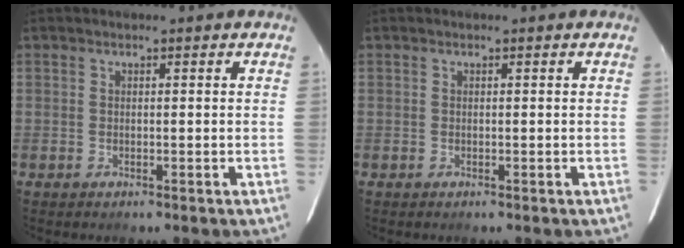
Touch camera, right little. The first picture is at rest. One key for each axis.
{"total": 0.0}